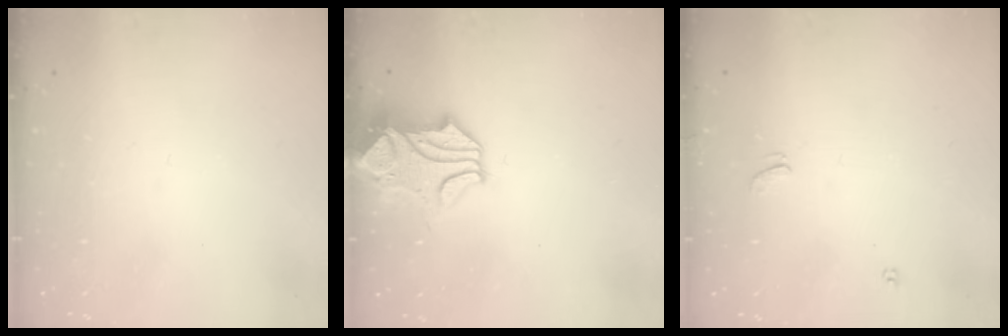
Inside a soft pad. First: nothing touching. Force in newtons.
{"total": 2.1, "press": 1.6, "slide": 1.3}
{"total": 2.3, "press": 2.3, "slide": 0.4}